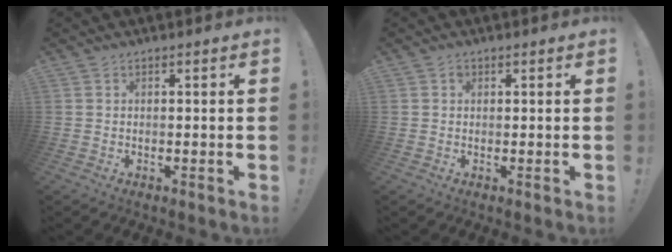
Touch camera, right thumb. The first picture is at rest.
{"total": 0.8, "force": [0.1, 0.8, 0.3], "torque": [-0.002, 0.001, 0.000]}